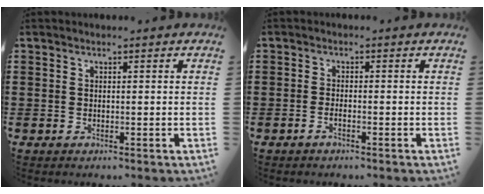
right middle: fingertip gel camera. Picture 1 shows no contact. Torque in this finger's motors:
{"motor_torque": [-0.42, 0.76, 0.01, -0.01]}